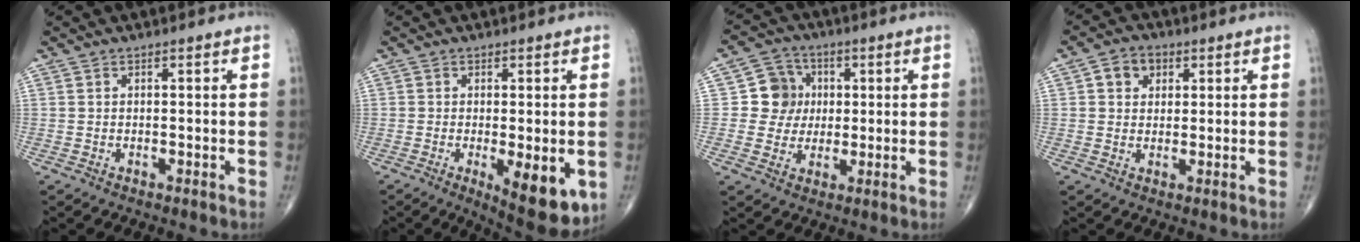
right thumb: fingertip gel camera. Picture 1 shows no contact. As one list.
[{"total": 9.9, "force": [-2.8, 3.4, 8.8], "torque": [-0.114, -0.020, -0.033]}, {"total": 7.7, "force": [0.9, 7.4, 2.2], "torque": [0.004, 0.008, 0.009]}, {"total": 4.7, "force": [1.6, 3.8, 2.3], "torque": [-0.014, 0.002, 0.023]}]